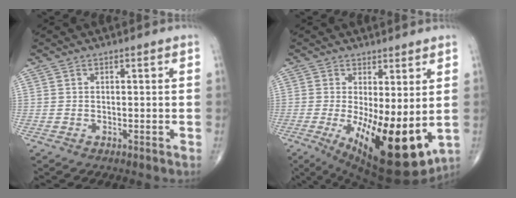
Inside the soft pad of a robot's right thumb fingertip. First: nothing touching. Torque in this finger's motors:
{"motor_torque": [1.59, 3.42, 0.27, -0.18, 0.53]}